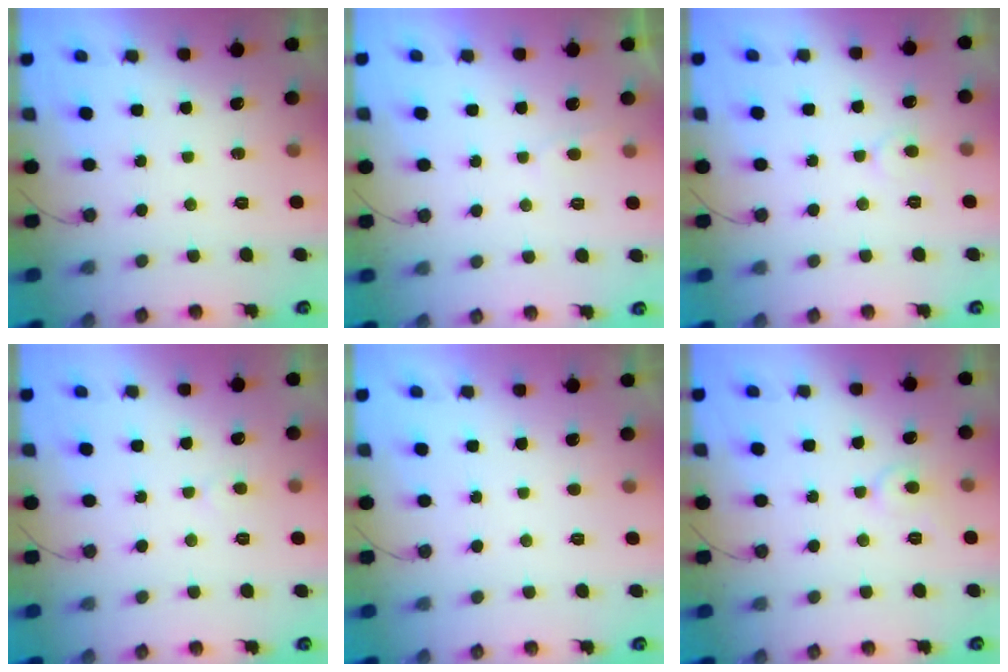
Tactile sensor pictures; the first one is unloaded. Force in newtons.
{"total": 1.4, "press": 1.4, "slide": 0.2}
{"total": 4.4, "press": 4.4, "slide": 0.4}
{"total": 2.6, "press": 2.6, "slide": 0.2}
{"total": 1.6, "press": 1.6, "slide": 0.2}
{"total": 4.8, "press": 4.8, "slide": 0.2}